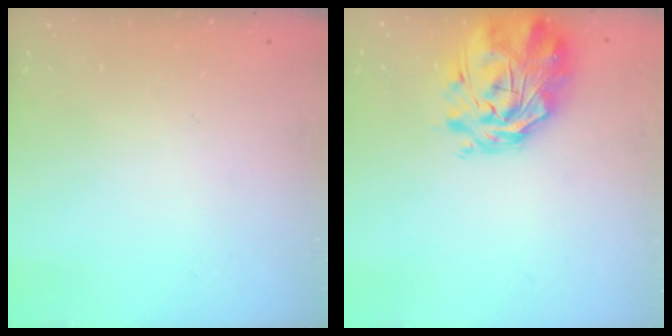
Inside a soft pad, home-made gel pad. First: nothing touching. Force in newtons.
{"total": 3.3, "press": 3.0, "slide": 1.5}